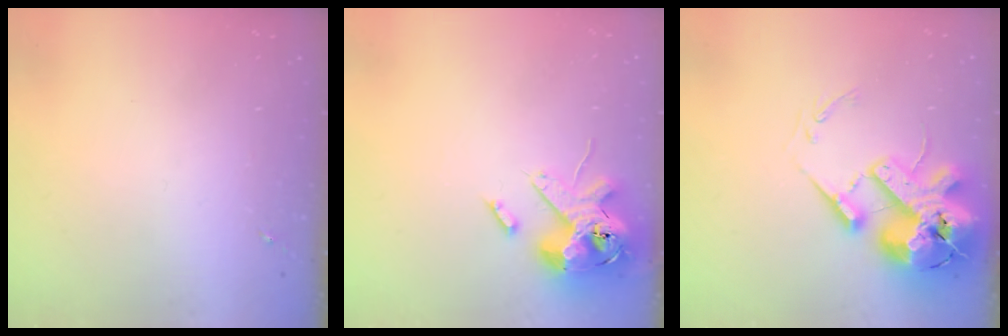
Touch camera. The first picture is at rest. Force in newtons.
{"total": 15.4, "press": 15.1, "slide": 2.9}
{"total": 23.0, "press": 22.7, "slide": 3.8}